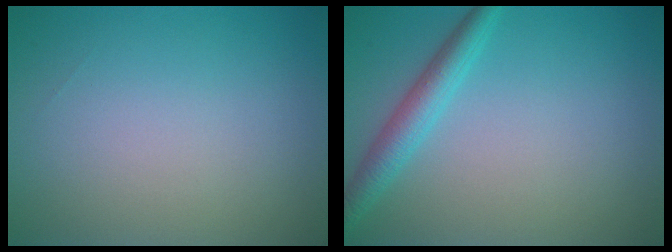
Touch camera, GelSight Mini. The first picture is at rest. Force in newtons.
{"total": 2.8, "press": 2.8, "slide": 0.1}